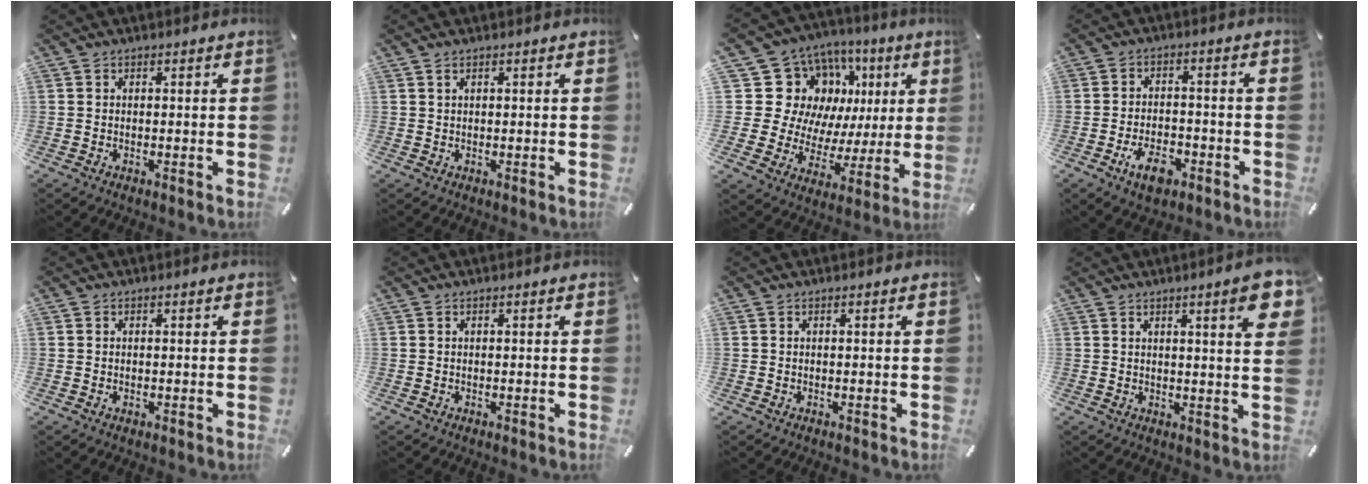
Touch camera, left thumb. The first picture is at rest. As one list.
[{"total": 1.0, "force": [0.5, 0.4, 0.8], "torque": [-0.015, 0.002, 0.009]}, {"total": 17.8, "force": [7.2, 14.7, 7.1], "torque": [-0.105, -0.065, 0.164]}, {"total": 7.3, "force": [-3.7, 4.2, 4.6], "torque": [-0.087, 0.012, -0.070]}, {"total": 0.6, "force": [0.0, 0.5, 0.2], "torque": [-0.003, 0.004, -0.002]}, {"total": 0.0}, {"total": 0.0}, {"total": 7.6, "force": [3.7, 1.3, 6.5], "torque": [-0.095, -0.016, 0.056]}]